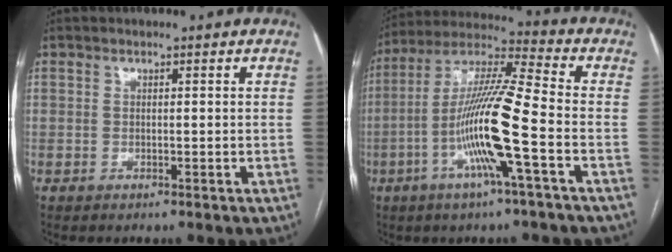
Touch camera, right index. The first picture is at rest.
{"total": 14.9, "force": [-4.4, -0.3, 14.2], "torque": [-0.278, 0.001, -0.092]}